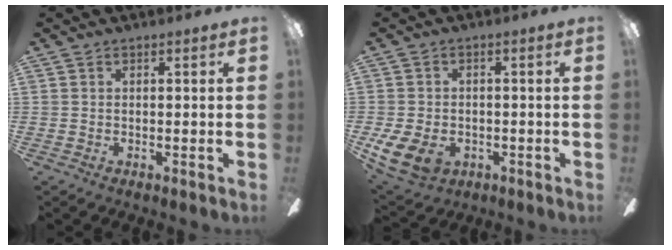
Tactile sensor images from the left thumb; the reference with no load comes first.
{"total": 7.7, "force": [-2.6, 5.7, 4.5], "torque": [-0.119, 0.007, -0.048]}